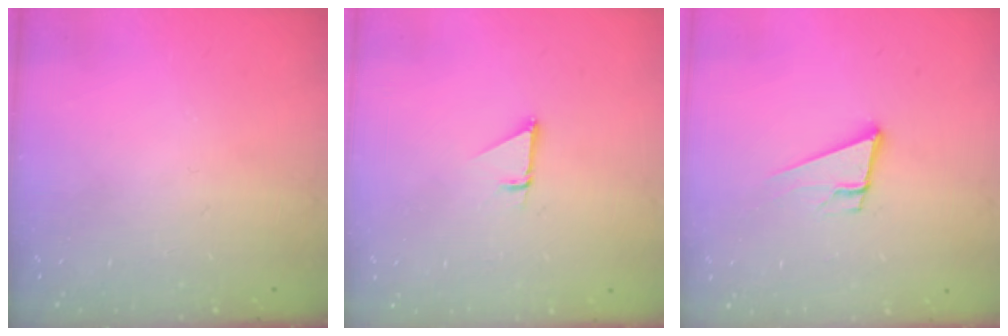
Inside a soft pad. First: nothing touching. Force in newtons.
{"total": 0.9, "press": 0.9, "slide": 0.1}
{"total": 9.0, "press": 8.3, "slide": 3.3}